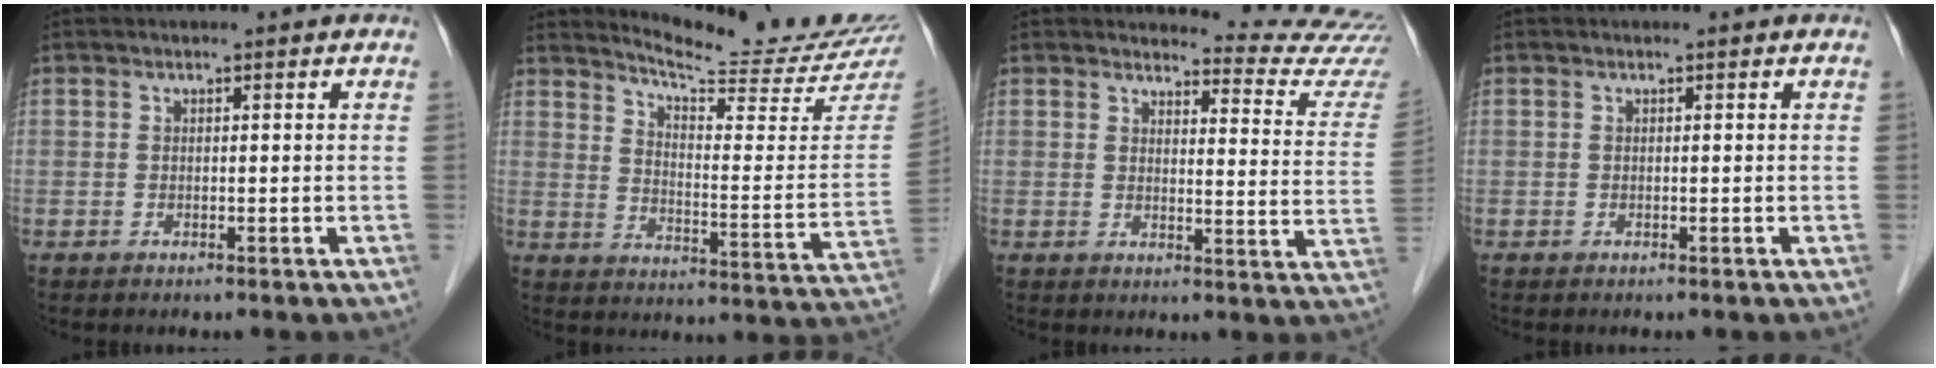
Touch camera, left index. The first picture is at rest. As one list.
[{"total": 17.9, "force": [17.4, -1.1, 4.1], "torque": [-0.072, -0.114, 0.222]}, {"total": 13.1, "force": [13.1, -0.4, 0.7], "torque": [0.010, -0.119, 0.121]}, {"total": 0.0}]